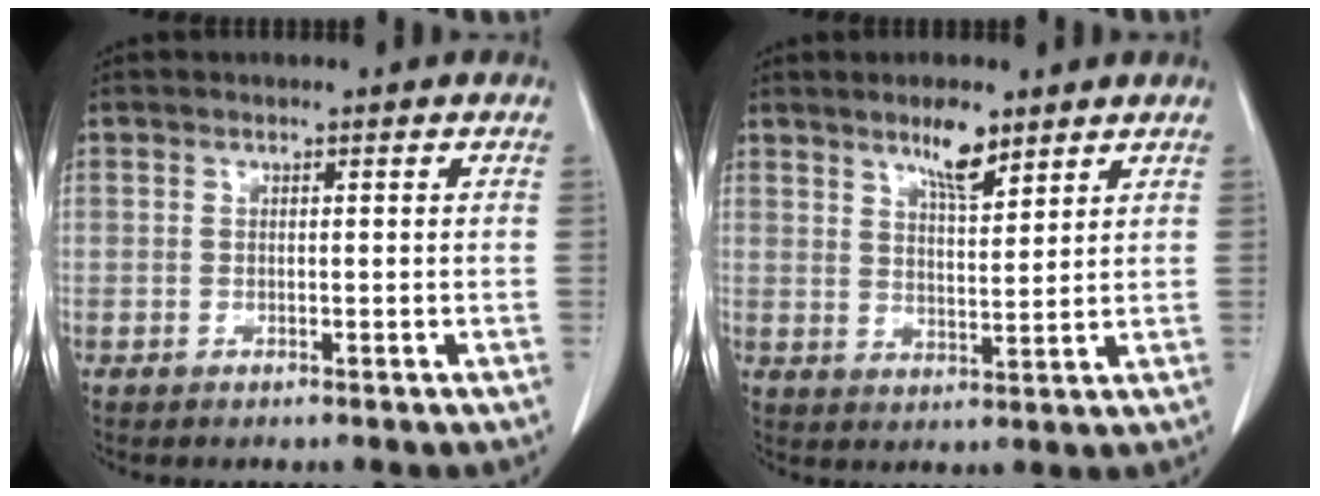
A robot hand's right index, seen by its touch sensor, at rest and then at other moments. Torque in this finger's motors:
{"motor_torque": [0.03, 0.29, 0.10, 0.03]}